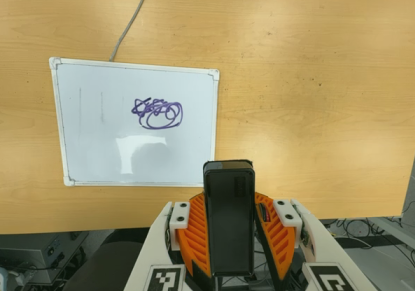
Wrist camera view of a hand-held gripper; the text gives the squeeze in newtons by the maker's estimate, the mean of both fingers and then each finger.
{"total": 5.9, "left": 5.0, "right": 6.7}